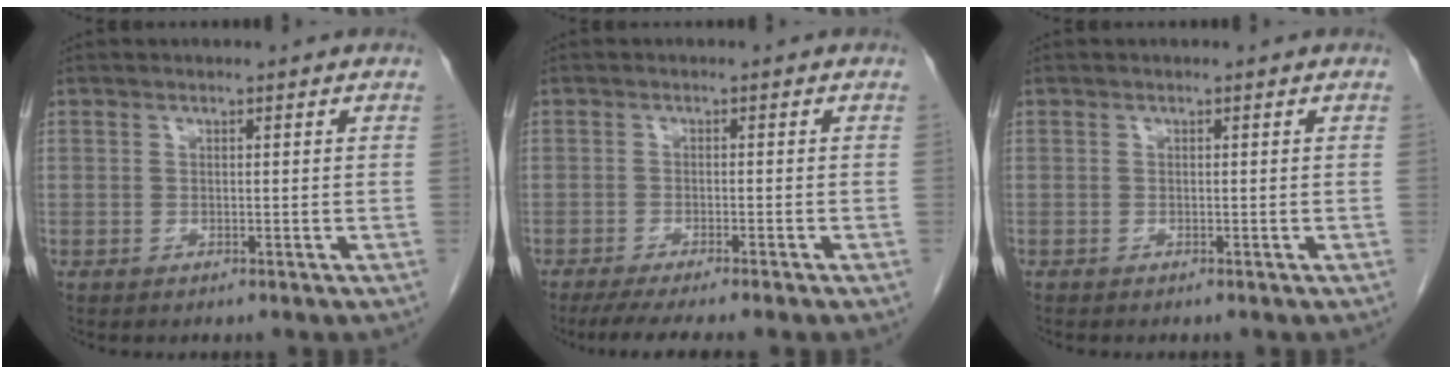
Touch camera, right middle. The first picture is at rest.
{"total": 7.1, "force": [-5.6, 0.0, 4.3], "torque": [-0.053, -0.013, -0.085]}
{"total": 0.0}